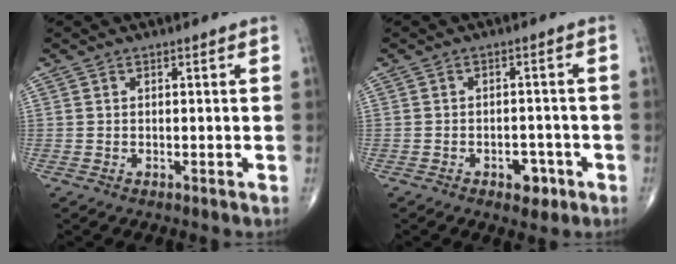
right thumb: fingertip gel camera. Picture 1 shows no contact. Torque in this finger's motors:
{"motor_torque": [2.61, 2.40, 0.17, -0.44, 0.03]}